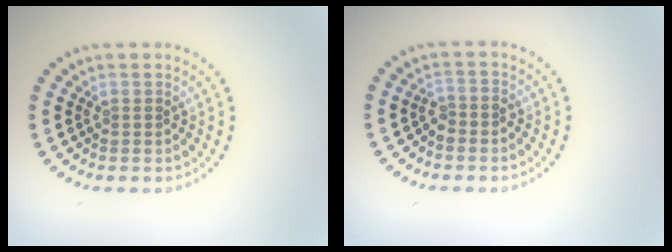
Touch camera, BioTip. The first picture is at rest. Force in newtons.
{"total": 1.3, "press": 1.0, "slide": 0.8}